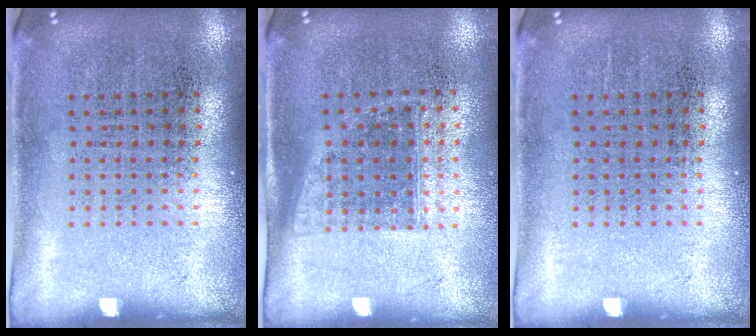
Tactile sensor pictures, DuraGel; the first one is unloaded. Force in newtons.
{"total": 1.0, "press": 0.8, "slide": 0.6}
{"total": 0.0}